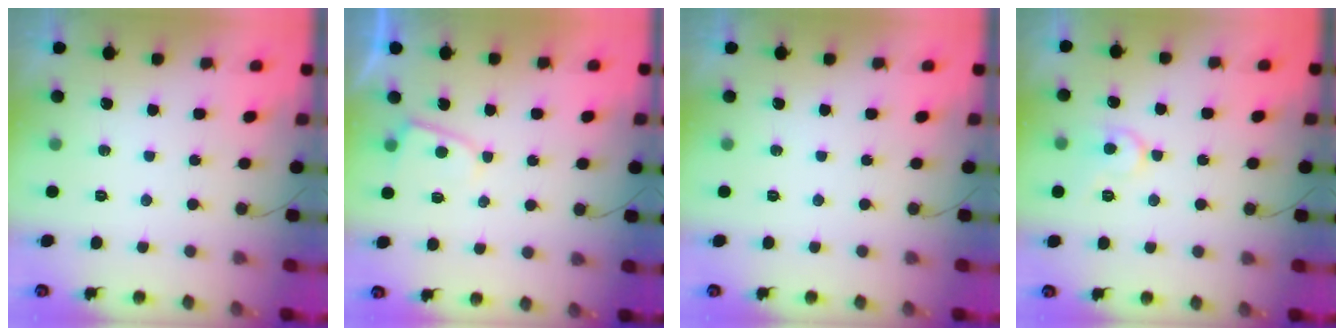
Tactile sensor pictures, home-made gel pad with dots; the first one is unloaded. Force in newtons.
{"total": 3.0, "press": 2.9, "slide": 0.3}
{"total": 0.0}
{"total": 8.3, "press": 8.3, "slide": 0.7}